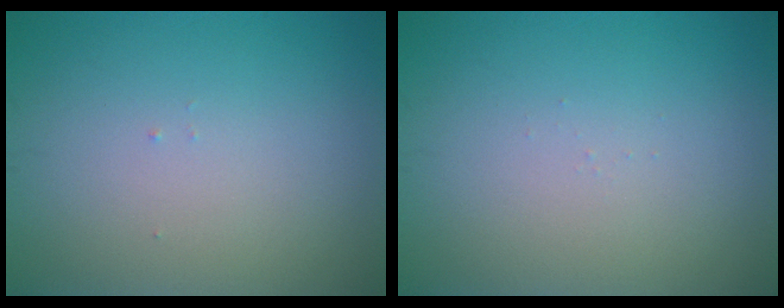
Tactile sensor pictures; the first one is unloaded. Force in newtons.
{"total": 0.0}